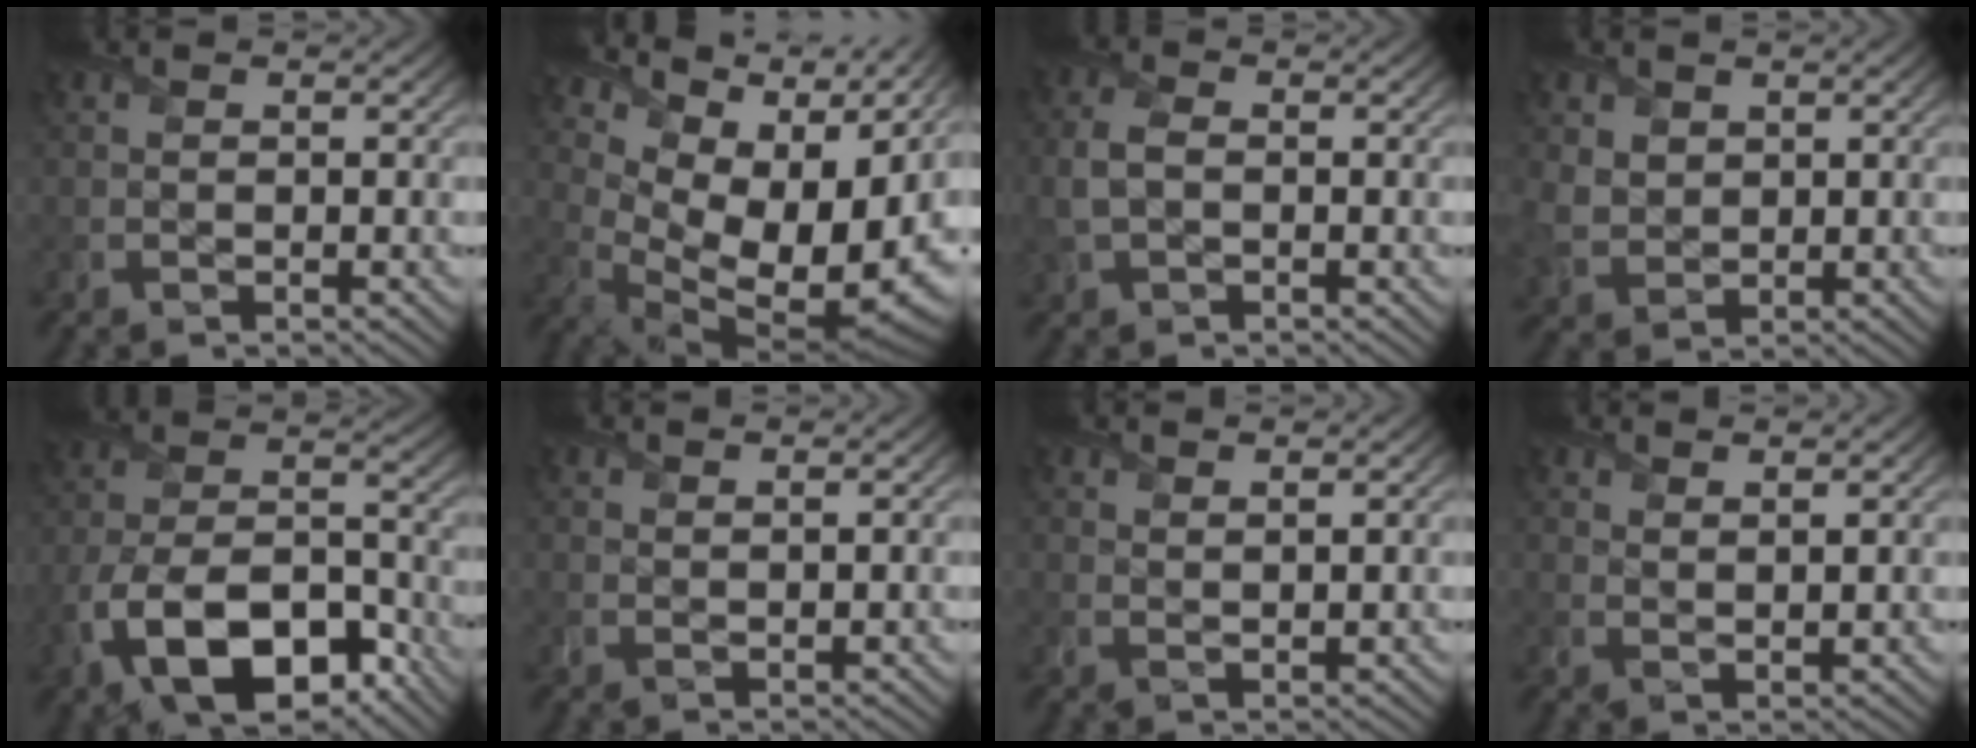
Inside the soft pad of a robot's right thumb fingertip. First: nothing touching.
{"total": 16.3, "force": [5.2, 9.1, 12.5], "torque": [-0.195, 0.002, 0.128]}
{"total": 3.4, "force": [-0.3, 2.3, 2.6], "torque": [-0.072, 0.003, -0.010]}
{"total": 4.8, "force": [1.7, 3.9, 2.2], "torque": [-0.072, -0.003, 0.036]}
{"total": 14.3, "force": [-7.4, 7.5, 9.6], "torque": [-0.200, -0.024, -0.134]}
{"total": 1.3, "force": [1.2, 0.1, 0.5], "torque": [-0.015, -0.001, 0.021]}
{"total": 2.1, "force": [1.8, 0.3, 0.9], "torque": [-0.015, -0.005, 0.034]}
{"total": 2.7, "force": [2.4, 0.4, 1.2], "torque": [-0.017, -0.007, 0.044]}